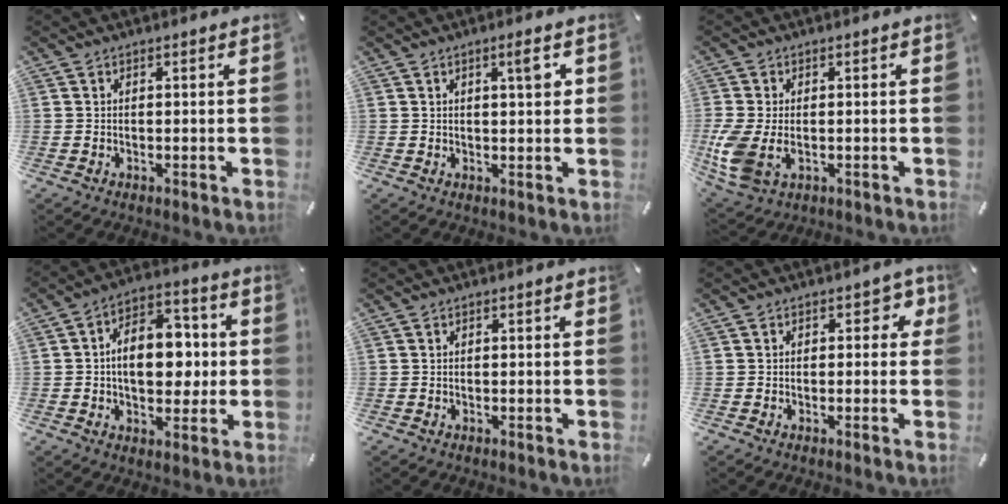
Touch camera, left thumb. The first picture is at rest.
{"total": 4.3, "force": [1.4, 1.2, 3.9], "torque": [-0.055, -0.005, 0.016]}
{"total": 8.2, "force": [-1.5, 5.5, 5.9], "torque": [-0.149, -0.007, -0.024]}
{"total": 14.0, "force": [0.1, 9.0, 10.7], "torque": [-0.159, 0.001, 0.005]}
{"total": 0.0}
{"total": 3.4, "force": [0.3, 2.4, 2.4], "torque": [-0.024, 0.004, -0.003]}